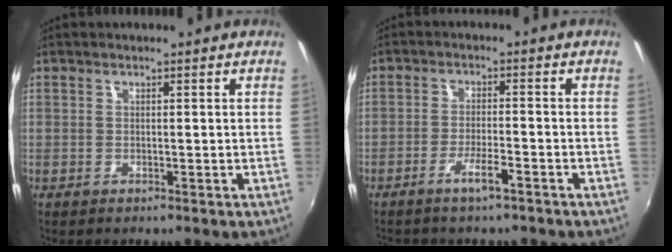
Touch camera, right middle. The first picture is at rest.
{"total": 3.7, "force": [-2.8, 0.5, 2.4], "torque": [-0.058, 0.001, -0.048]}